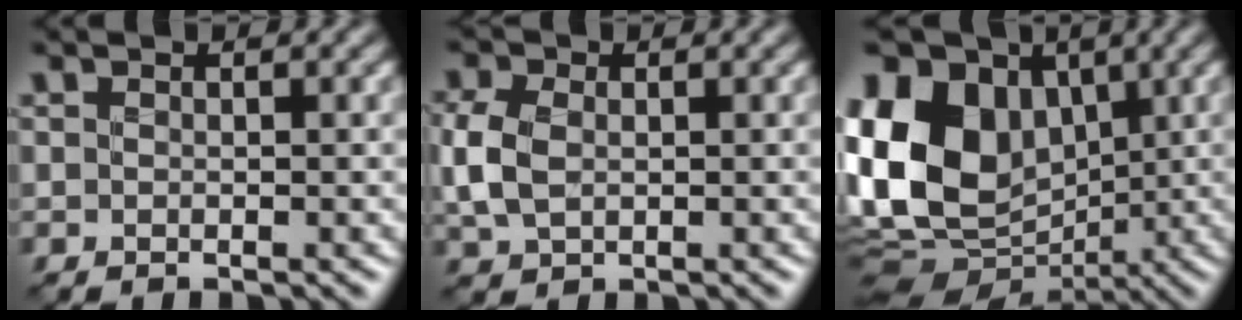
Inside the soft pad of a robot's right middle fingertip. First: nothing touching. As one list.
[{"total": 3.5, "force": [-0.4, 2.5, 2.4], "torque": [-0.061, 0.003, -0.013]}, {"total": 14.4, "force": [1.2, 11.1, 9.1], "torque": [-0.189, 0.012, 0.006]}]